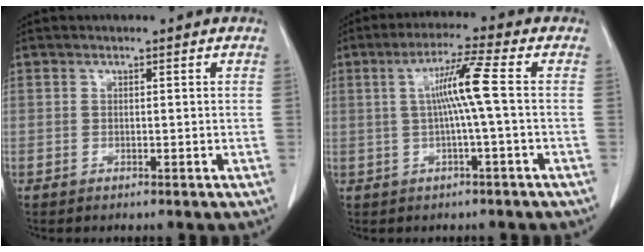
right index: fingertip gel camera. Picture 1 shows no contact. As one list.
[{"total": 6.7, "force": [0.3, -1.2, 6.6], "torque": [-0.120, 0.011, 0.008]}]